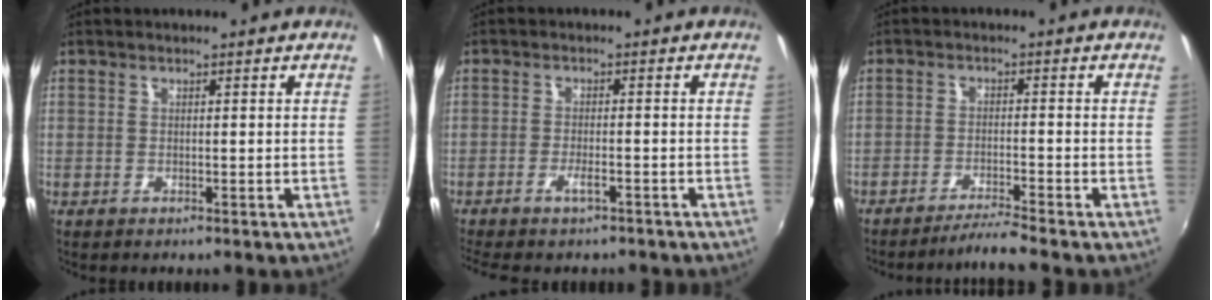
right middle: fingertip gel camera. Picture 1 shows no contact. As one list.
[{"total": 4.5, "force": [-3.5, 0.9, 2.7], "torque": [-0.066, -0.007, -0.061]}, {"total": 4.4, "force": [-4.0, -1.2, 1.2], "torque": [-0.045, 0.000, -0.073]}]